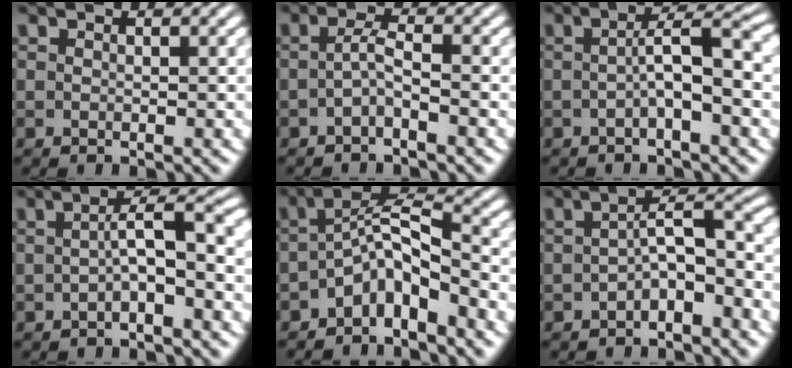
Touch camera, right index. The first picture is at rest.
{"total": 1.8, "force": [-1.2, -0.6, 1.2], "torque": [-0.018, -0.005, -0.018]}
{"total": 3.6, "force": [-0.5, -1.0, 3.4], "torque": [-0.041, 0.010, -0.010]}
{"total": 3.1, "force": [-0.6, -0.8, 2.9], "torque": [-0.032, 0.009, -0.010]}
{"total": 4.7, "force": [-1.9, 2.3, 3.6], "torque": [-0.052, -0.018, -0.030]}
{"total": 3.4, "force": [-1.2, 0.1, 3.1], "torque": [-0.033, -0.006, -0.013]}